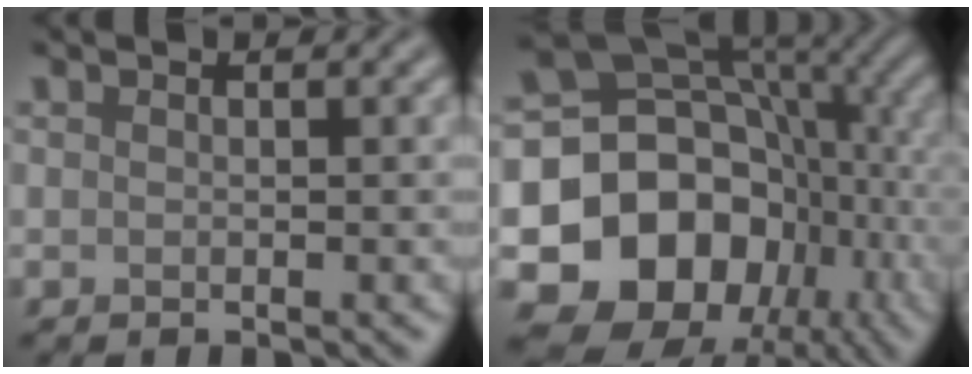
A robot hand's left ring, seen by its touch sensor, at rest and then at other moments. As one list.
[{"total": 16.1, "force": [-4.6, 12.9, 8.4], "torque": [-0.162, 0.006, -0.085]}]